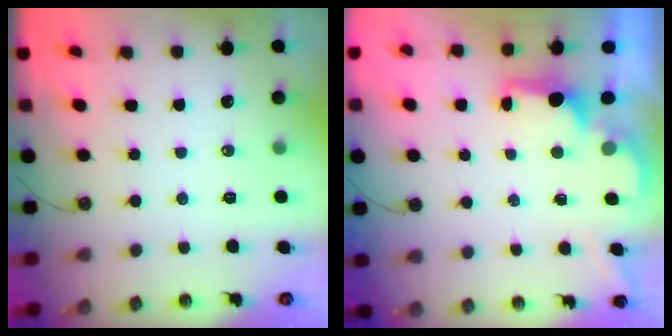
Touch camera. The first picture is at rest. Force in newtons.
{"total": 2.1, "press": 1.9, "slide": 0.8}